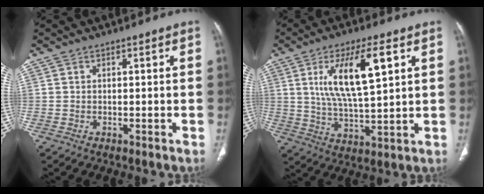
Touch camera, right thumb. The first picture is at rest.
{"total": 14.2, "force": [4.8, 4.4, 12.6], "torque": [-0.226, -0.011, 0.094]}